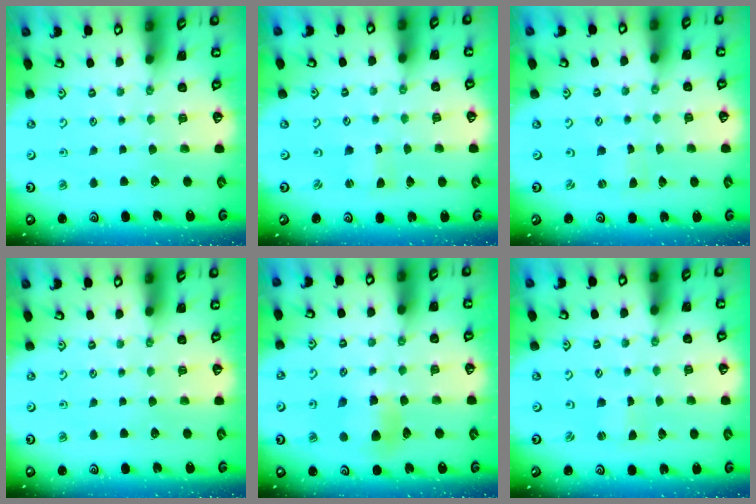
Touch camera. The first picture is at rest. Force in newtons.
{"total": 0.0}
{"total": 0.0}
{"total": 0.0}
{"total": 6.5, "press": 6.5, "slide": 0.2}
{"total": 0.0}